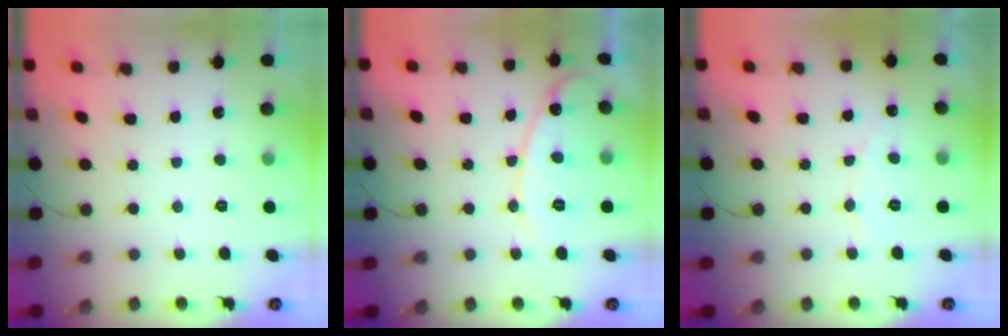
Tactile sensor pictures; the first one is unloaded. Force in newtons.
{"total": 11.5, "press": 11.4, "slide": 1.0}
{"total": 4.5, "press": 4.5, "slide": 0.3}